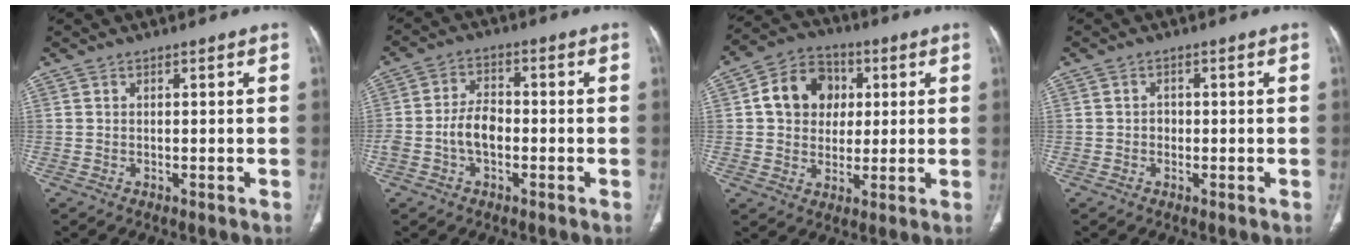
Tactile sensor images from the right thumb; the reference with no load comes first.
{"total": 6.0, "force": [-1.6, 3.7, 4.4], "torque": [-0.082, 0.023, -0.033]}
{"total": 11.7, "force": [2.3, 9.8, 6.1], "torque": [-0.070, 0.008, 0.032]}
{"total": 1.3, "force": [-0.3, 1.2, 0.6], "torque": [-0.001, 0.006, -0.007]}